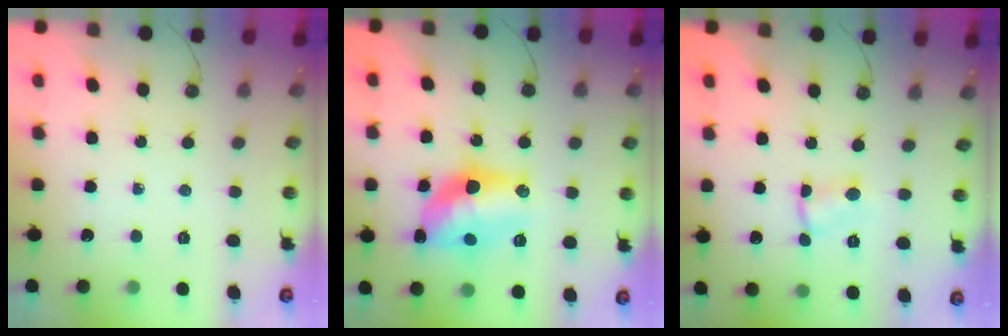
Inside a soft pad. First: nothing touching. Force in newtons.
{"total": 14.9, "press": 14.3, "slide": 4.1}
{"total": 1.4, "press": 1.4, "slide": 0.0}